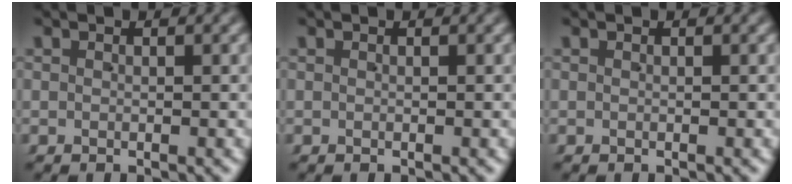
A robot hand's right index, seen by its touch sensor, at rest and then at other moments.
{"total": 0.0}
{"total": 0.0}